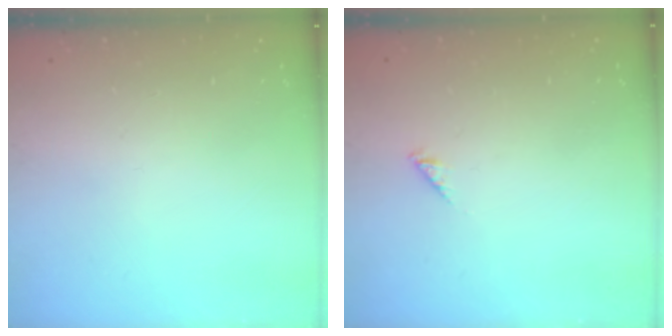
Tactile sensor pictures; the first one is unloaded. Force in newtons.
{"total": 0.9, "press": 0.8, "slide": 0.3}